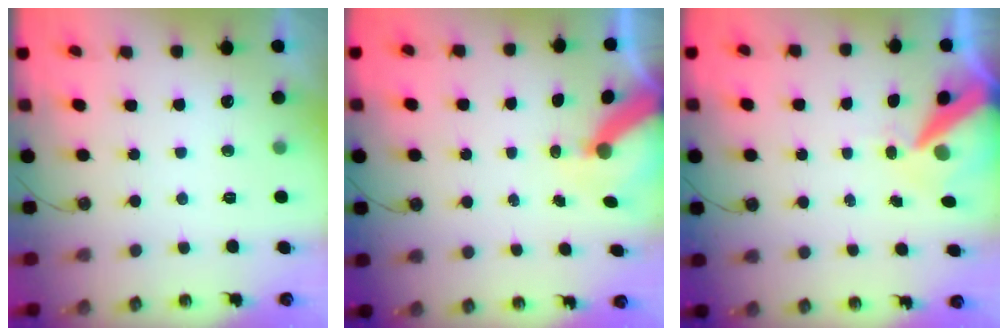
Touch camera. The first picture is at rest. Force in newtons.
{"total": 7.3, "press": 7.3, "slide": 1.0}
{"total": 10.9, "press": 10.8, "slide": 1.3}